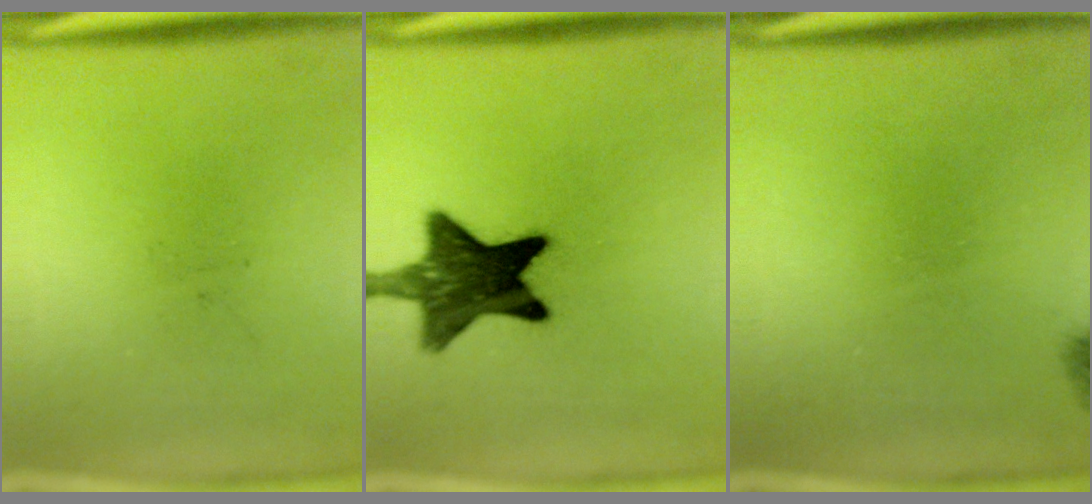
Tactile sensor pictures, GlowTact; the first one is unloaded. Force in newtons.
{"total": 13.3}
{"total": 1.0}